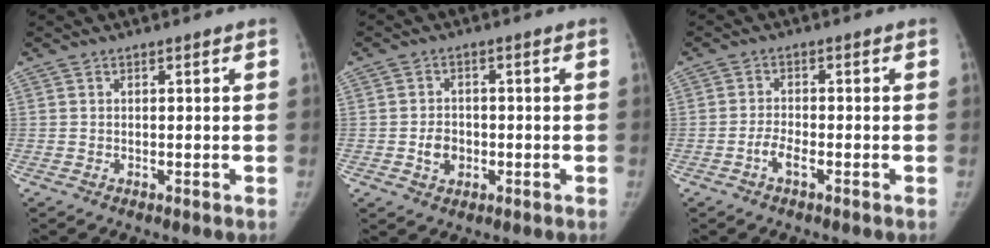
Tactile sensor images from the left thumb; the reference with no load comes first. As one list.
[{"total": 4.1, "force": [-1.1, 3.4, 2.1], "torque": [-0.020, 0.008, -0.017]}, {"total": 2.7, "force": [-1.6, 1.1, 1.9], "torque": [-0.036, 0.013, -0.032]}]